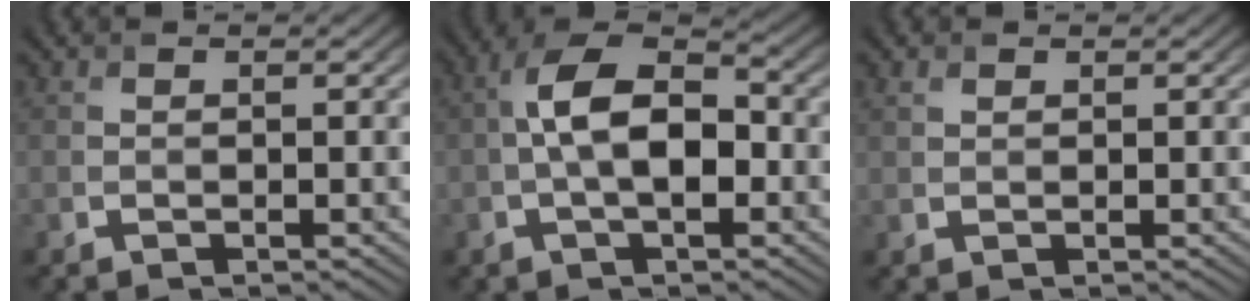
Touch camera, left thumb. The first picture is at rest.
{"total": 8.9, "force": [-1.0, 4.5, 7.6], "torque": [-0.146, 0.014, -0.027]}
{"total": 1.0, "force": [0.7, 0.6, 0.4], "torque": [-0.012, 0.000, 0.013]}